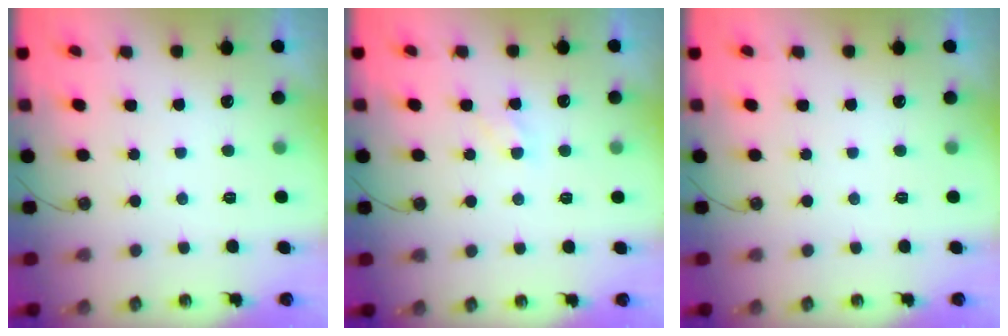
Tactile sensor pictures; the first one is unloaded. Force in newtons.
{"total": 4.9, "press": 4.8, "slide": 0.6}
{"total": 0.0}